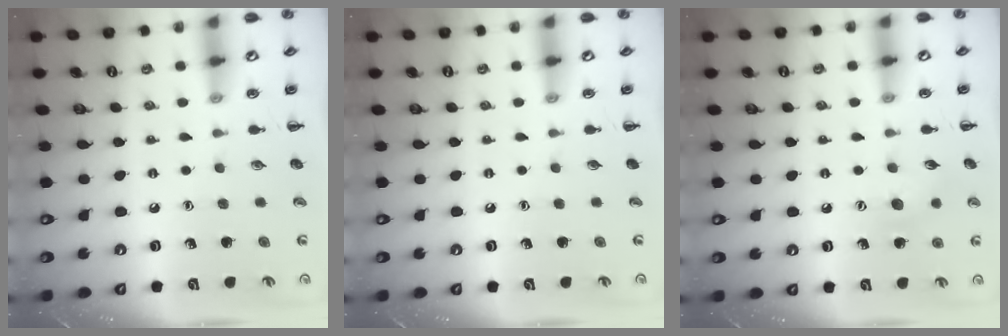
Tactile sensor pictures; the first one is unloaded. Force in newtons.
{"total": 0.0}
{"total": 5.8, "press": 5.7, "slide": 1.3}